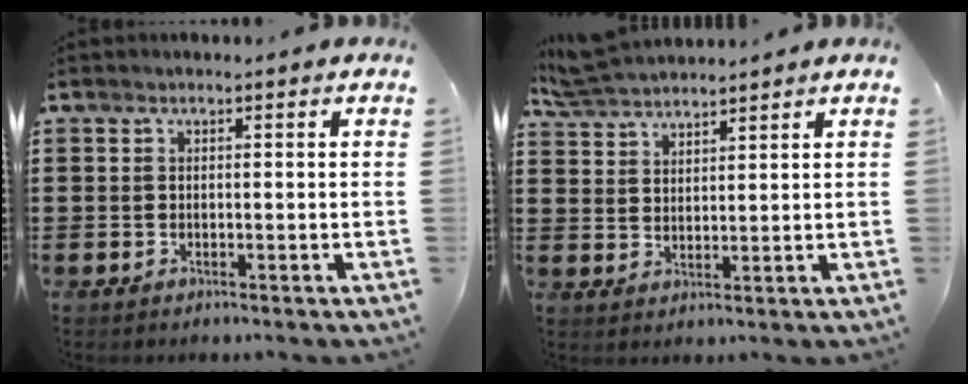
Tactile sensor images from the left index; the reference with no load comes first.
{"total": 5.2, "force": [5.0, 0.8, 1.1], "torque": [-0.040, -0.011, 0.096]}